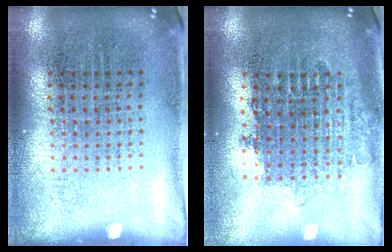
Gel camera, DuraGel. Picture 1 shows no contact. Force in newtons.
{"total": 1.7, "press": 1.4, "slide": 1.0}